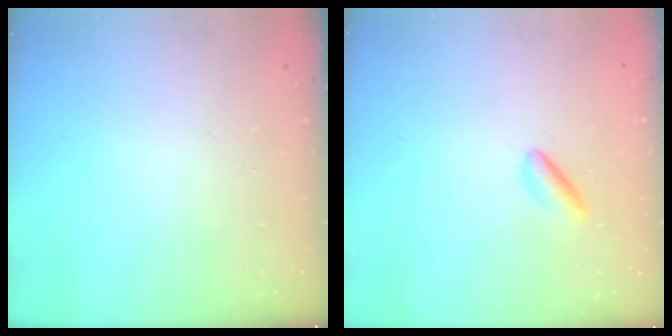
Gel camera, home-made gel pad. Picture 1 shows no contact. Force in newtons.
{"total": 2.7, "press": 2.6, "slide": 0.7}